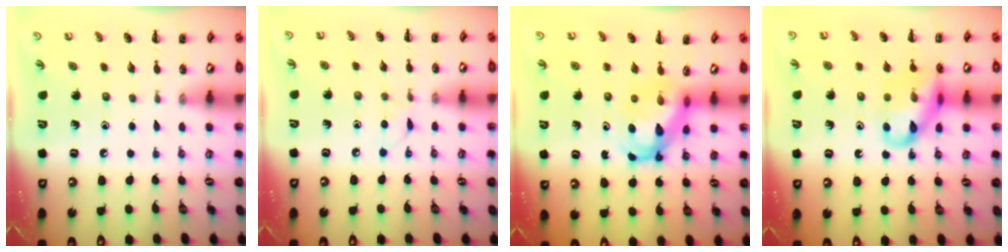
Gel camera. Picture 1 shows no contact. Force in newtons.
{"total": 4.6, "press": 4.4, "slide": 1.3}
{"total": 5.5, "press": 5.3, "slide": 1.3}
{"total": 13.5, "press": 13.3, "slide": 2.3}